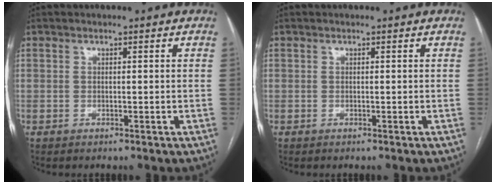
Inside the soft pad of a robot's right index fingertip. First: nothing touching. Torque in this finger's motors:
{"motor_torque": [0.00, 0.00, 0.01, 0.00]}